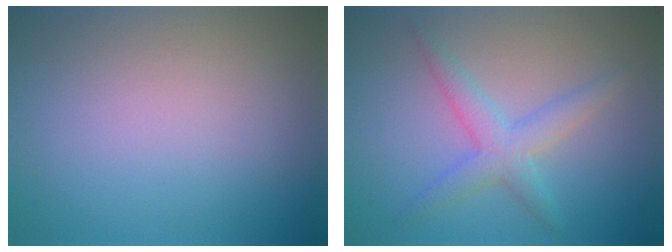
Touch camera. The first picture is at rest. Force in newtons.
{"total": 3.1, "press": 3.1, "slide": 0.1}